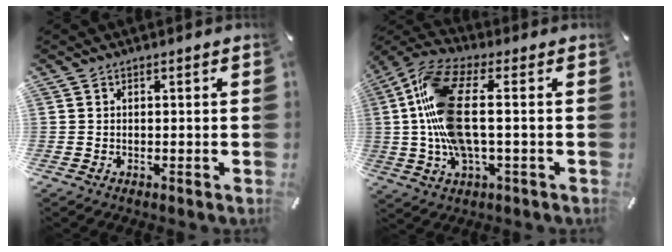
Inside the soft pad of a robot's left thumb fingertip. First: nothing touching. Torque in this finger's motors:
{"motor_torque": [0.33, 1.49, 1.62, -1.14, 0.31]}